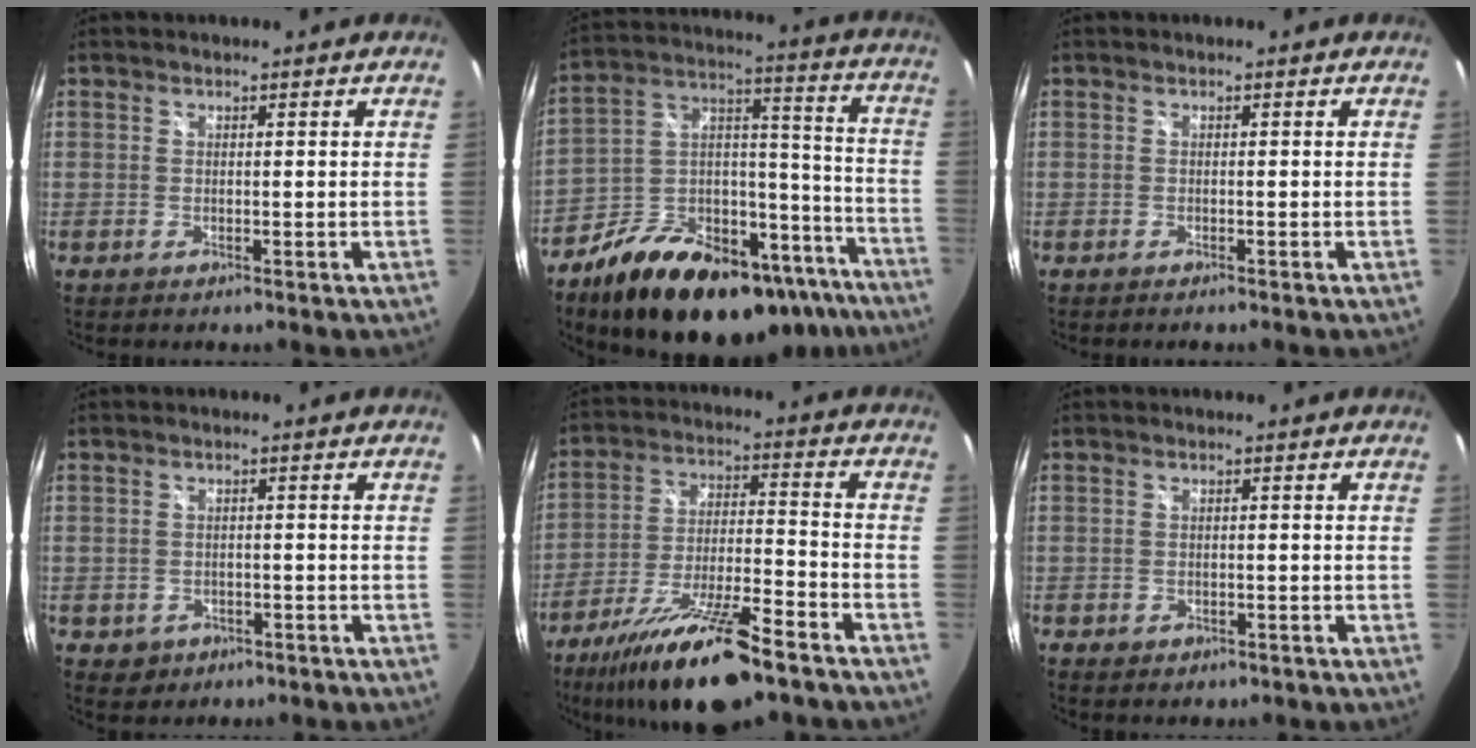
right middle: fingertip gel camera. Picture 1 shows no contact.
{"total": 29.2, "force": [-19.6, 13.9, 16.5], "torque": [-0.258, 0.052, -0.269]}
{"total": 0.8, "force": [-0.7, 0.2, 0.3], "torque": [-0.006, -0.004, -0.014]}
{"total": 3.9, "force": [-1.5, 3.4, 1.3], "torque": [-0.038, 0.001, -0.010]}
{"total": 19.0, "force": [-14.1, 3.8, 12.2], "torque": [-0.234, -0.034, -0.237]}
{"total": 2.5, "force": [-1.2, 1.8, 1.2], "torque": [-0.024, -0.004, -0.013]}